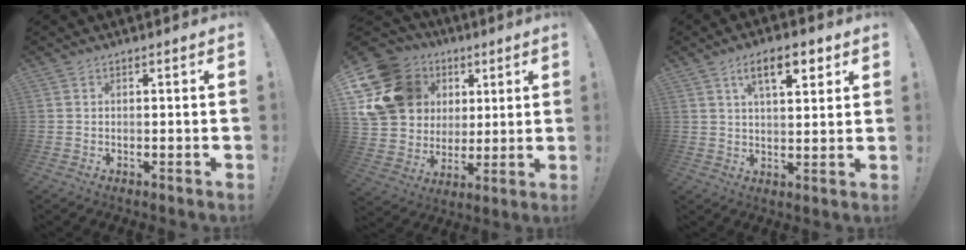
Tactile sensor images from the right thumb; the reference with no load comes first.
{"total": 20.7, "force": [7.2, 17.0, 9.6], "torque": [-0.163, -0.031, 0.165]}
{"total": 10.0, "force": [4.8, 3.8, 7.8], "torque": [-0.109, -0.011, 0.077]}